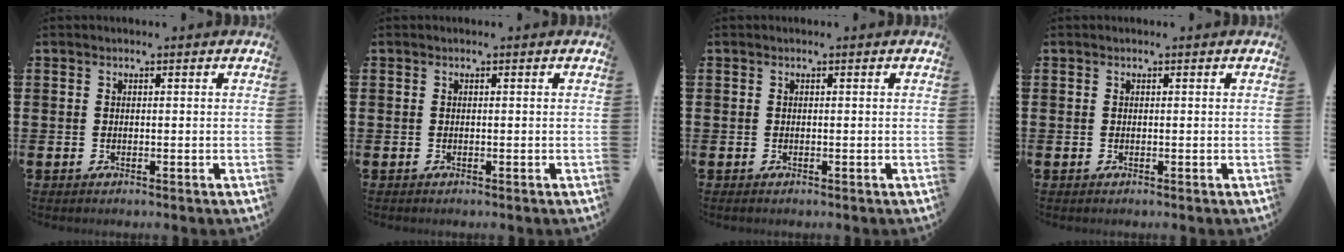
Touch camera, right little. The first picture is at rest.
{"total": 0.0}
{"total": 0.0}
{"total": 0.0}